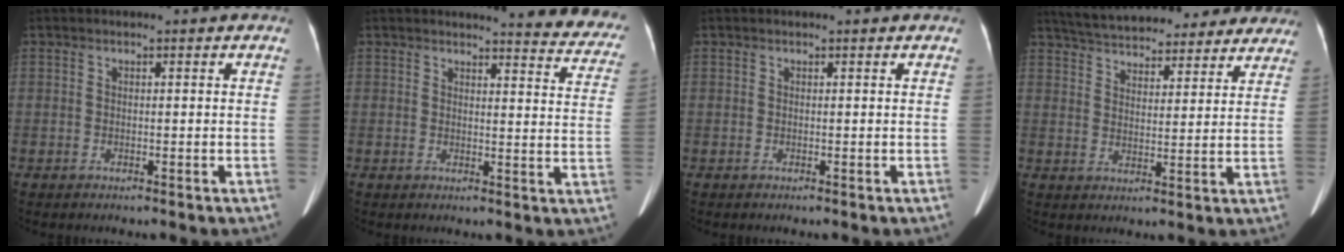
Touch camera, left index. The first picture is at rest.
{"total": 11.8, "force": [11.5, 1.4, 2.3], "torque": [0.001, -0.073, 0.095]}
{"total": 0.0}
{"total": 23.0, "force": [20.5, 7.0, 7.6], "torque": [-0.132, 0.026, 0.271]}